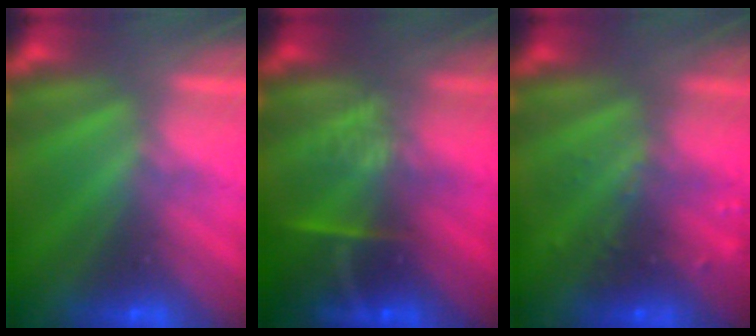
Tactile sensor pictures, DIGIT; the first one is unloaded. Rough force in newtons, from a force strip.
{"total": 8.6}
{"total": 2.7}